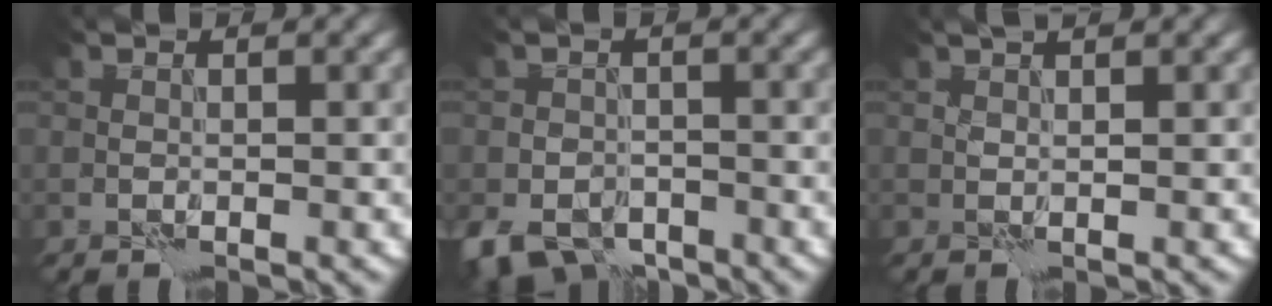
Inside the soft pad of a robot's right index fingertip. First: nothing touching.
{"total": 6.1, "force": [-4.3, 3.5, 2.5], "torque": [-0.041, -0.017, -0.073]}
{"total": 1.4, "force": [1.1, 0.2, 0.9], "torque": [-0.019, -0.001, 0.013]}